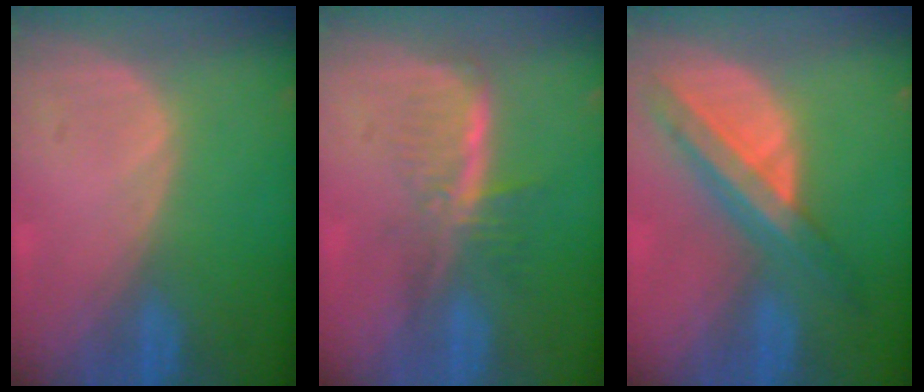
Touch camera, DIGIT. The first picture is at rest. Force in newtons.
{"total": 6.0, "press": 5.2, "slide": 2.9}
{"total": 8.3, "press": 7.1, "slide": 4.4}